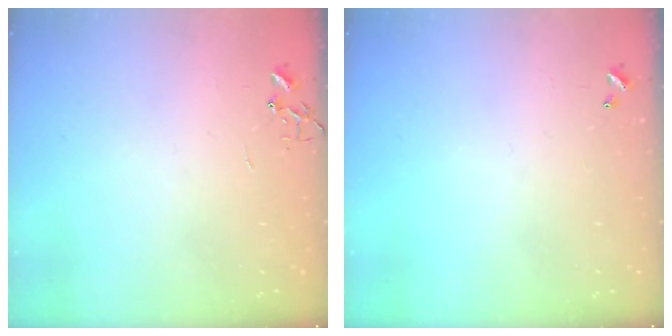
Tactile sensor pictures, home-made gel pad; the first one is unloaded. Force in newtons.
{"total": 0.0}